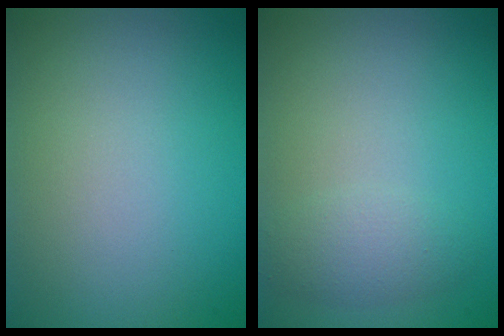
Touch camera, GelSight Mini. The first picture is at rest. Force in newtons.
{"total": 2.0, "press": 2.0, "slide": 0.0}